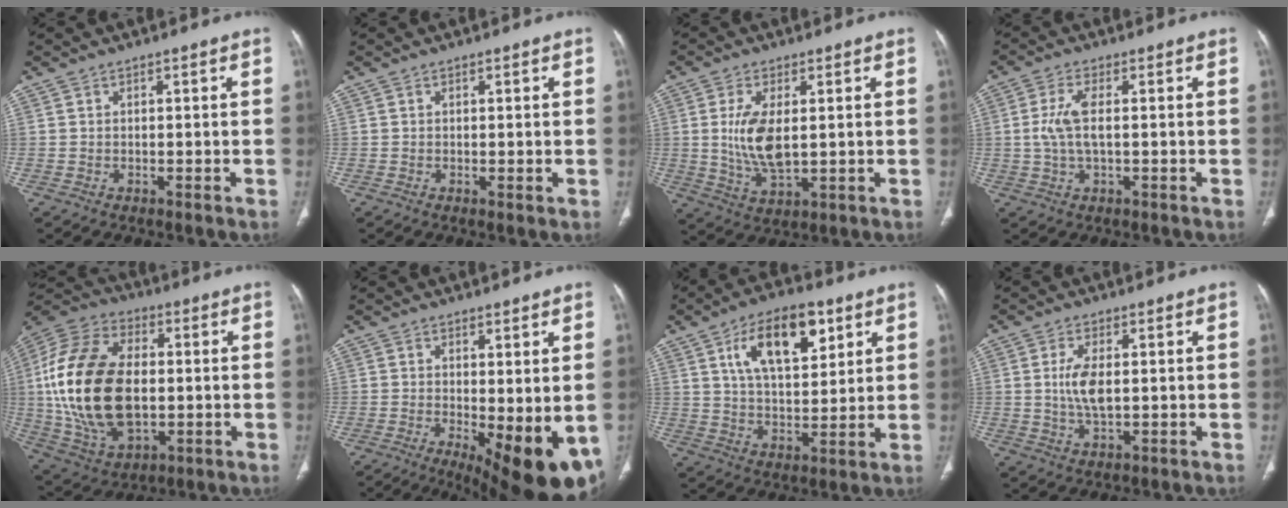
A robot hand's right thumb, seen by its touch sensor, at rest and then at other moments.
{"total": 0.7, "force": [0.0, 0.2, 0.6], "torque": [-0.015, -0.005, 0.001]}
{"total": 9.1, "force": [0.9, 4.1, 8.1], "torque": [-0.165, -0.016, 0.027]}
{"total": 5.5, "force": [0.2, 2.0, 5.1], "torque": [-0.132, 0.007, 0.002]}
{"total": 25.9, "force": [0.3, 15.6, 20.7], "torque": [-0.414, -0.002, 0.014]}
{"total": 13.8, "force": [-3.2, 4.8, 12.5], "torque": [-0.157, -0.025, -0.029]}
{"total": 15.3, "force": [6.8, 7.6, 11.4], "torque": [-0.156, -0.018, 0.117]}
{"total": 5.7, "force": [0.5, 2.4, 5.1], "torque": [-0.110, -0.006, 0.011]}